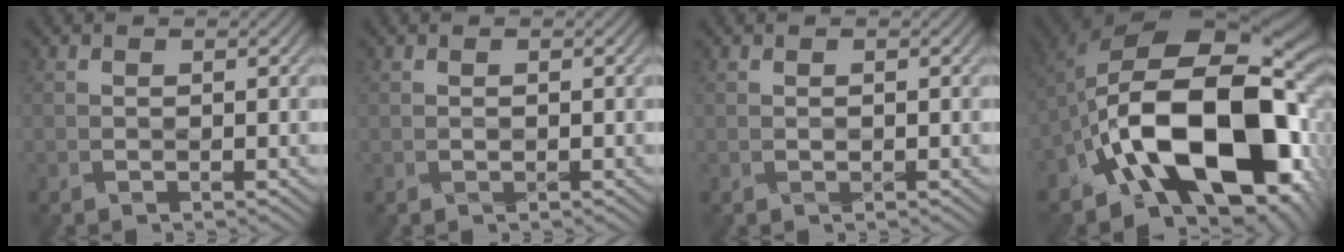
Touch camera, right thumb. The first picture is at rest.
{"total": 0.0}
{"total": 0.0}
{"total": 18.6, "force": [-6.5, 10.7, 13.8], "torque": [-0.230, -0.007, -0.101]}